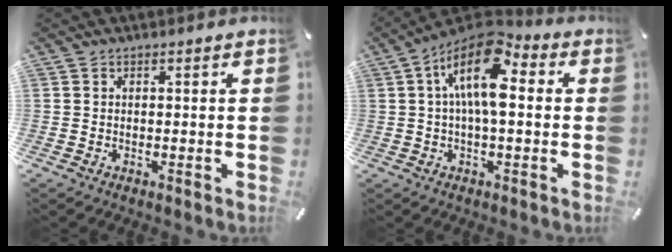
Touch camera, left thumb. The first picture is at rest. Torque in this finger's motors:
{"motor_torque": [0.51, 1.29, 2.14, -0.64, 0.55]}